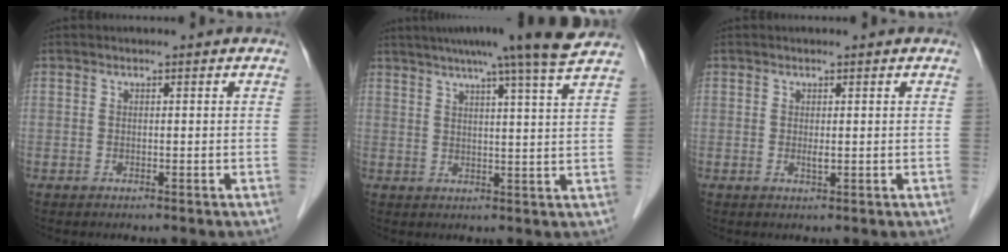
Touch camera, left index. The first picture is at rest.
{"total": 13.9, "force": [11.8, -1.8, 7.1], "torque": [-0.112, -0.011, 0.140]}
{"total": 0.8, "force": [0.0, 0.1, 0.8], "torque": [-0.020, -0.006, 0.003]}